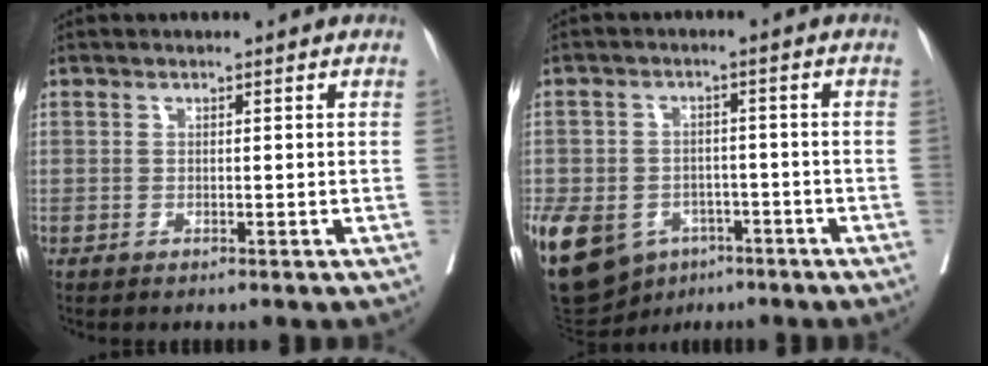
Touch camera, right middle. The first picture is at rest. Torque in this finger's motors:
{"motor_torque": [1.00, -0.55, 0.91, 0.21]}